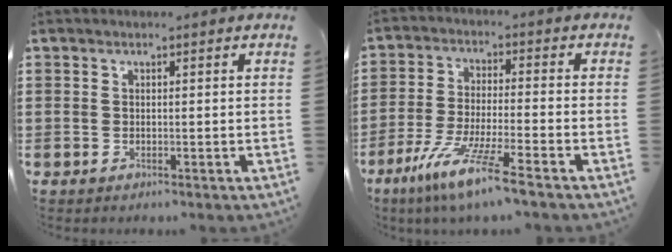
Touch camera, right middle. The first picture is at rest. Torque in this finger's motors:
{"motor_torque": [2.14, 0.00, 0.84, 0.19]}